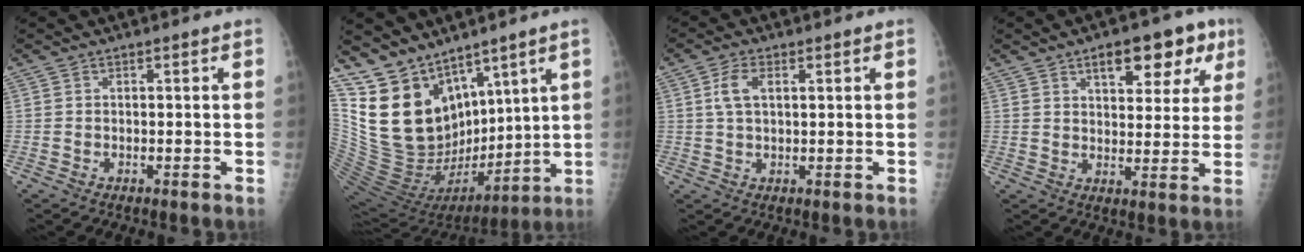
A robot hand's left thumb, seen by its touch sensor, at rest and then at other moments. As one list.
[{"total": 20.0, "force": [12.4, 10.9, 11.2], "torque": [-0.164, -0.066, 0.254]}, {"total": 4.4, "force": [1.3, 2.3, 3.5], "torque": [-0.075, 0.007, 0.026]}, {"total": 11.7, "force": [6.2, 5.7, 8.2], "torque": [-0.065, -0.012, 0.081]}]